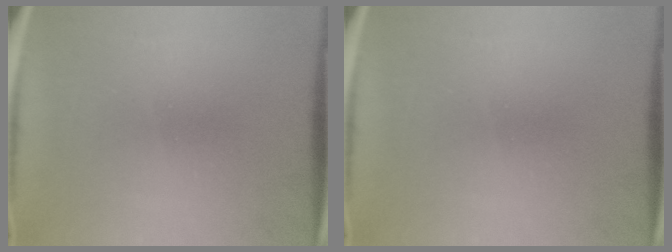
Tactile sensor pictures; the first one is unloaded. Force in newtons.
{"total": 0.0}